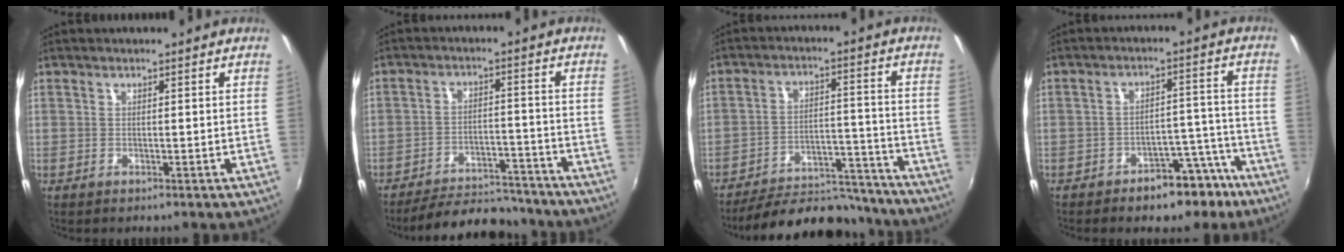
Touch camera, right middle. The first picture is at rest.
{"total": 13.8, "force": [-12.6, 3.7, 4.2], "torque": [-0.094, 0.016, -0.172]}
{"total": 19.1, "force": [-17.6, 5.4, 5.3], "torque": [-0.099, 0.033, -0.230]}
{"total": 8.4, "force": [-6.2, 4.4, 3.6], "torque": [-0.051, 0.039, -0.067]}